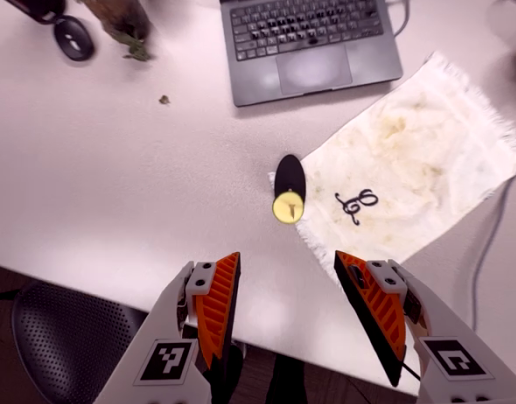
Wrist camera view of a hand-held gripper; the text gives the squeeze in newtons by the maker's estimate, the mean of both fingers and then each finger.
{"total": 0.0}